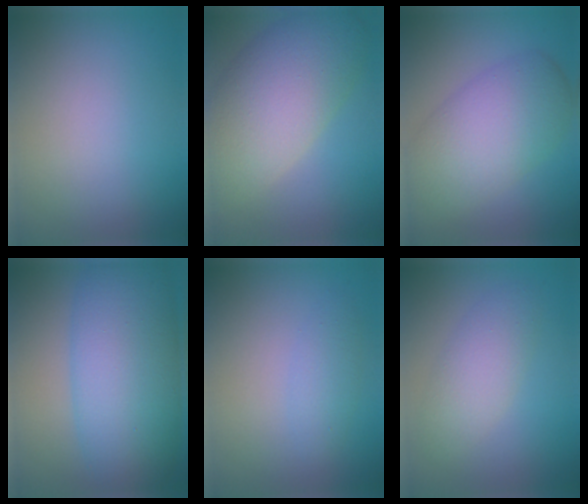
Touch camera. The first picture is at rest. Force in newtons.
{"total": 9.7, "press": 9.7, "slide": 0.6}
{"total": 7.9, "press": 7.9, "slide": 0.3}
{"total": 10.2, "press": 10.2, "slide": 0.3}
{"total": 1.6, "press": 1.6, "slide": 0.0}
{"total": 3.2, "press": 3.2, "slide": 0.1}